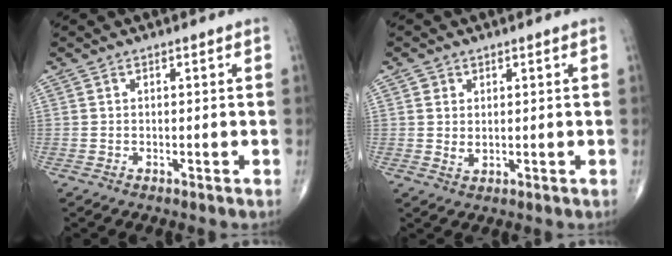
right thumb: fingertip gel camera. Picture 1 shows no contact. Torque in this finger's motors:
{"motor_torque": [-0.37, 0.25, 0.09, -0.06, -0.02]}